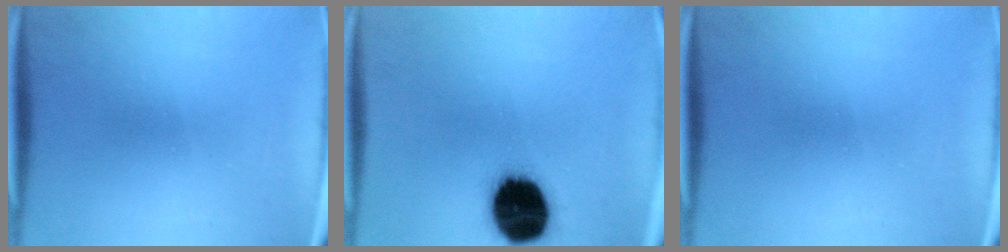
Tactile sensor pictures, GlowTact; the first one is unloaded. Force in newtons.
{"total": 19.8}
{"total": 0.0}